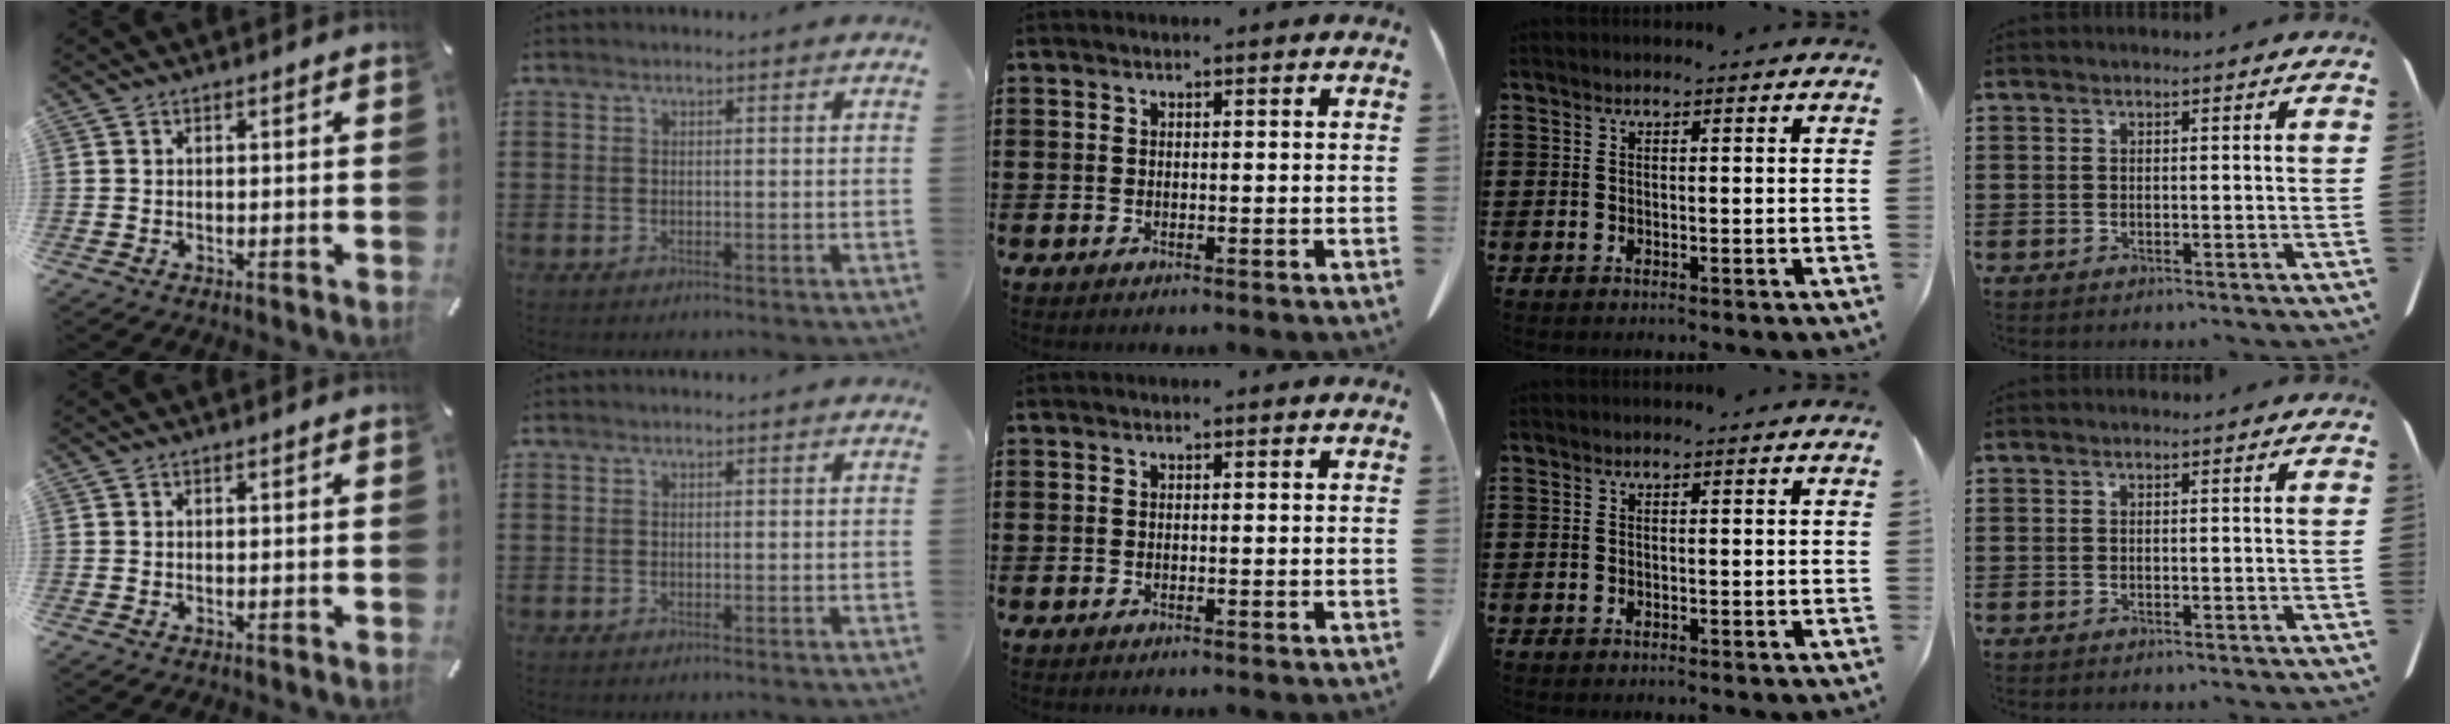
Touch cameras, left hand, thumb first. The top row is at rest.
{}